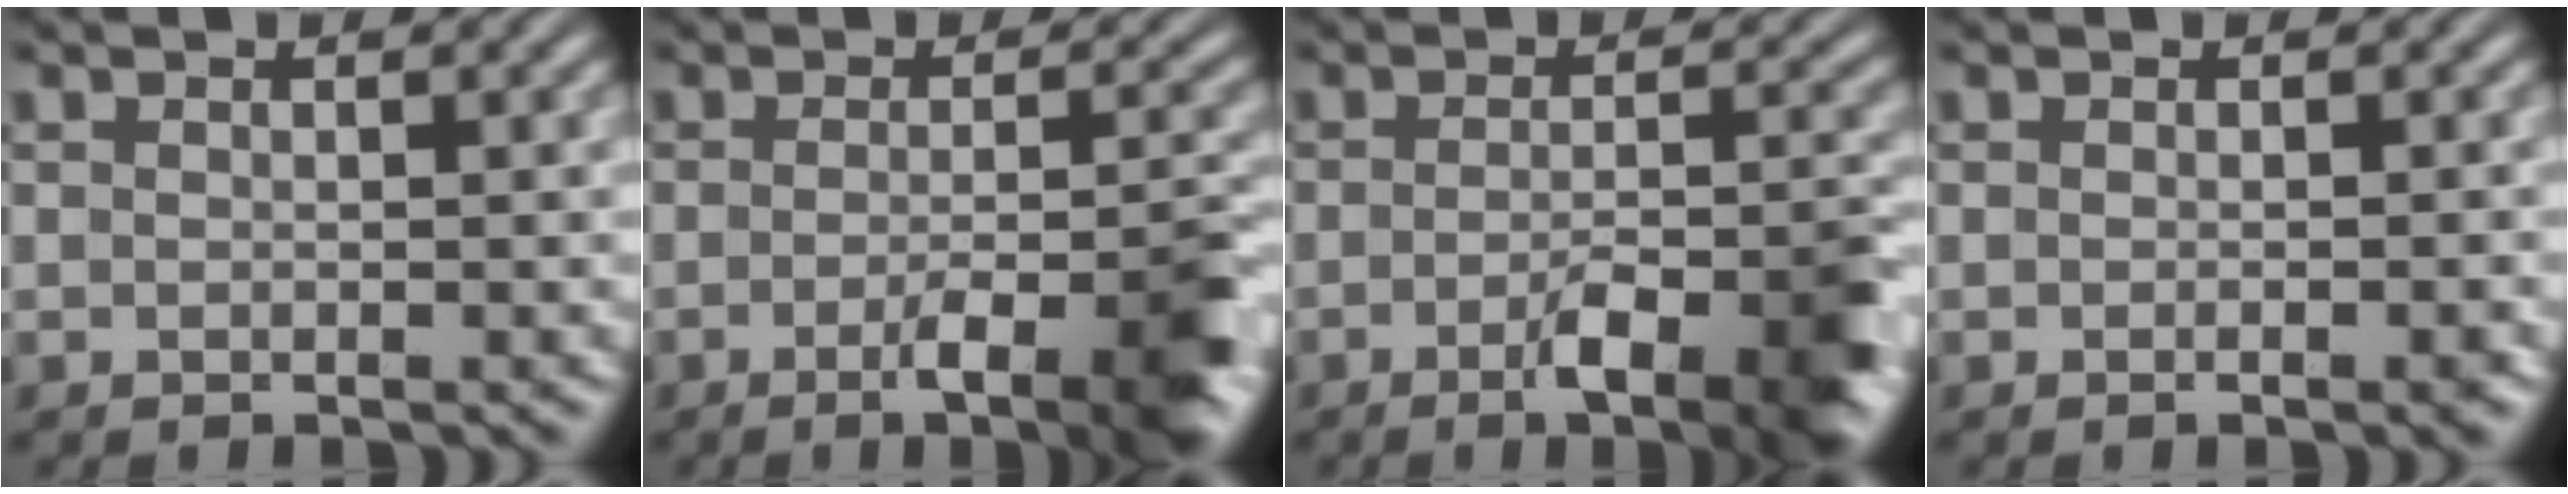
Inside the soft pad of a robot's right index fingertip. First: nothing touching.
{"total": 6.7, "force": [-3.0, 1.3, 5.9], "torque": [-0.074, -0.008, -0.050]}
{"total": 7.0, "force": [-3.2, 1.5, 6.0], "torque": [-0.081, -0.011, -0.052]}
{"total": 0.6, "force": [-0.5, 0.0, 0.4], "torque": [-0.004, 0.006, -0.011]}